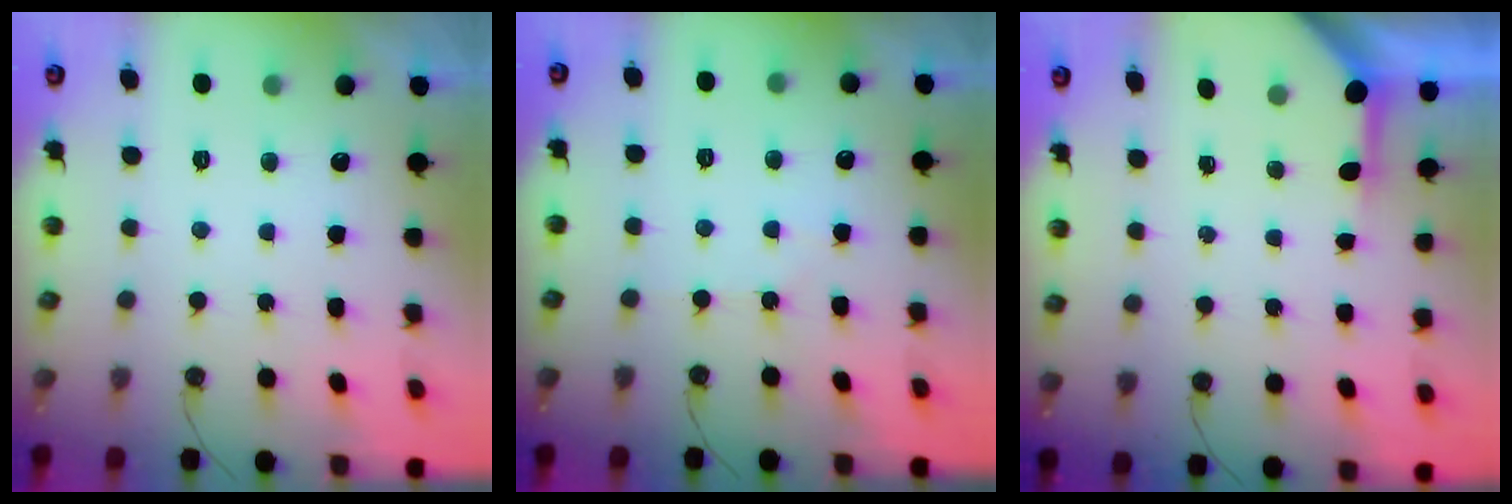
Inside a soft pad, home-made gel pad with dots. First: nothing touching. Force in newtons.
{"total": 3.6, "press": 3.5, "slide": 0.7}
{"total": 3.5, "press": 3.5, "slide": 0.5}